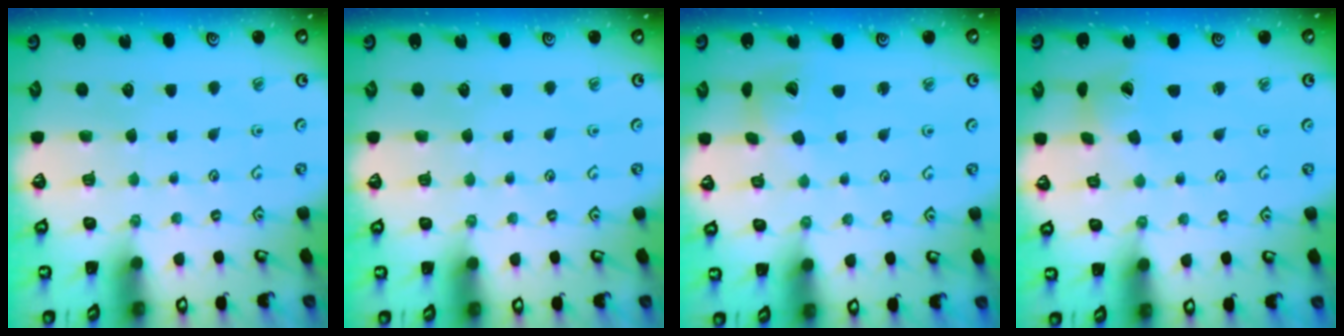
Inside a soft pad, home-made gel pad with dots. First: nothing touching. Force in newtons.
{"total": 0.0}
{"total": 7.4, "press": 7.3, "slide": 1.0}
{"total": 2.4, "press": 2.4, "slide": 0.3}